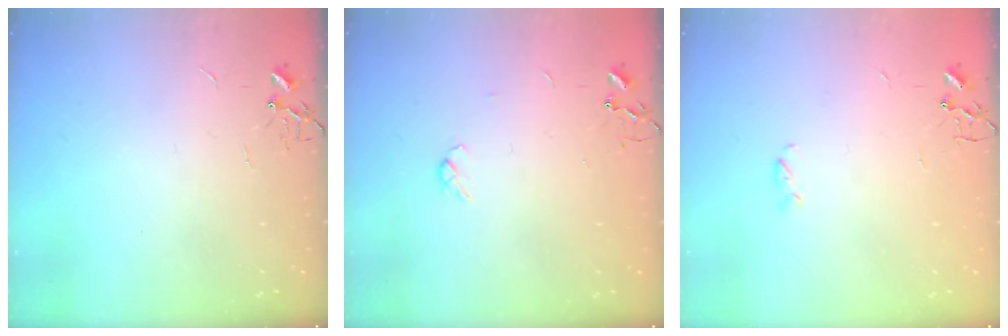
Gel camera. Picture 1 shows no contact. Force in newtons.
{"total": 4.3, "press": 4.3, "slide": 0.7}
{"total": 2.9, "press": 2.9, "slide": 0.3}